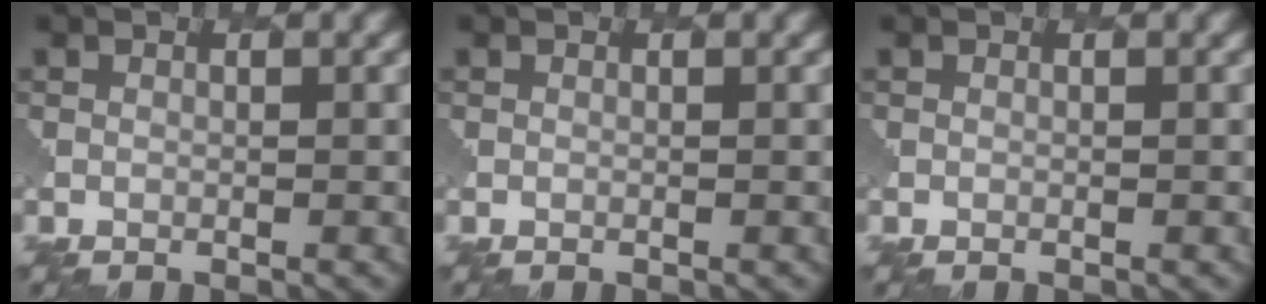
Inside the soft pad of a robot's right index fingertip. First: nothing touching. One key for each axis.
{"total": 0.0}
{"total": 0.0}